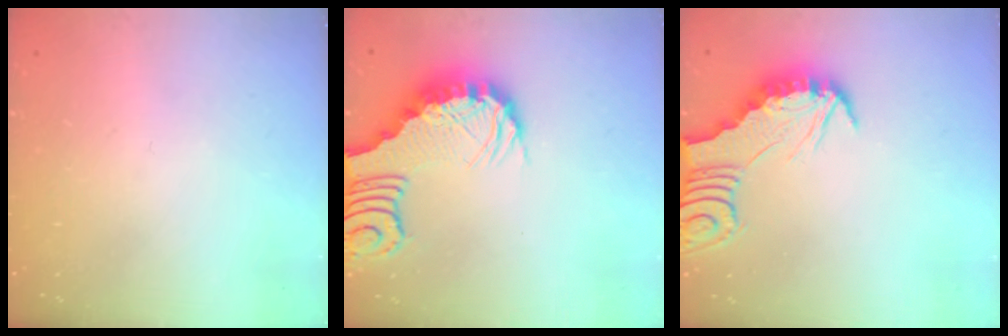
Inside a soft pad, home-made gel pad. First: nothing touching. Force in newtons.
{"total": 3.0, "press": 2.9, "slide": 0.7}
{"total": 3.0, "press": 3.0, "slide": 0.3}